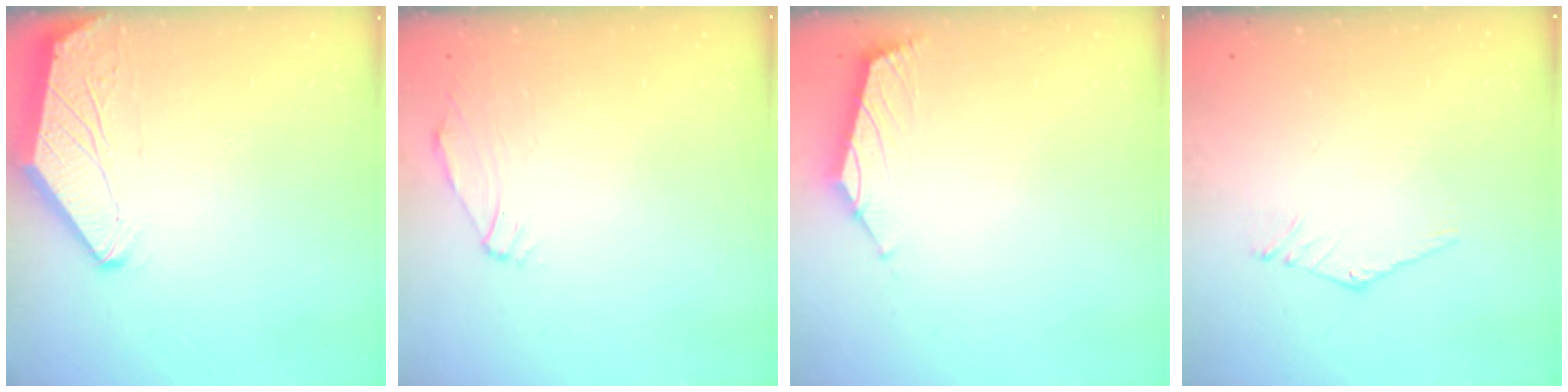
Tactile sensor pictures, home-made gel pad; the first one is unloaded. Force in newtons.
{"total": 0.8, "press": 0.7, "slide": 0.4}
{"total": 1.6, "press": 1.5, "slide": 0.7}
{"total": 0.8, "press": 0.7, "slide": 0.1}